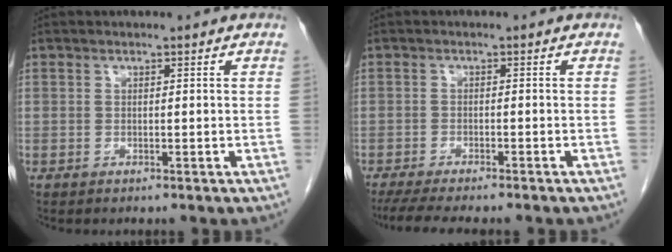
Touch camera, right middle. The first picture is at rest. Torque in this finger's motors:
{"motor_torque": [0.71, -0.63, 0.11, 0.05]}